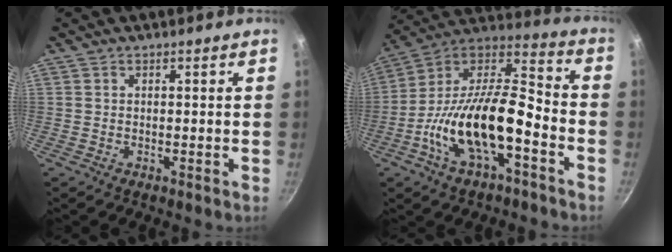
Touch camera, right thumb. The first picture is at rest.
{"total": 21.3, "force": [-7.1, 8.9, 18.0], "torque": [-0.316, 0.052, -0.145]}